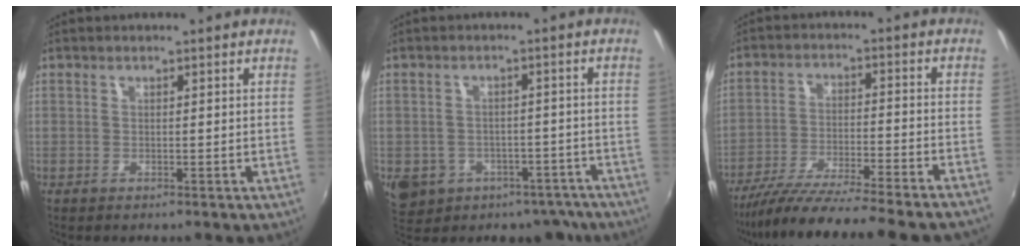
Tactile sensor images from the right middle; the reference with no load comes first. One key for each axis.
{"total": 16.2, "fx": -9.6, "fy": 11.2, "fz": 6.7, "tx": -0.154, "ty": 0.010, "tz": -0.100}
{"total": 22.6, "fx": -20.2, "fy": -0.6, "fz": 10.2, "tx": -0.184, "ty": -0.068, "tz": -0.307}